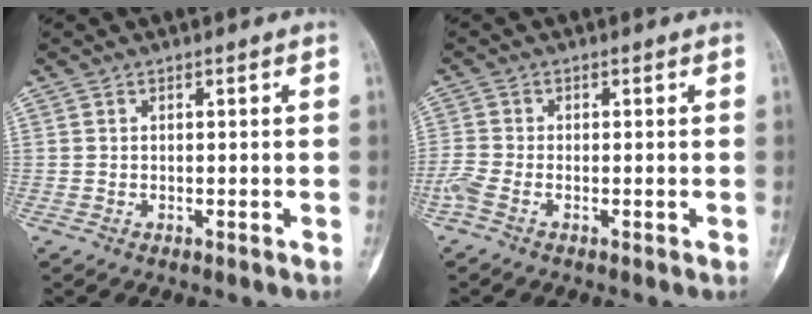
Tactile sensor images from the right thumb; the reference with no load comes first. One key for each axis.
{"total": 3.2, "fx": -2.0, "fy": 1.3, "fz": 2.2, "tx": -0.066, "ty": 0.004, "tz": -0.046}